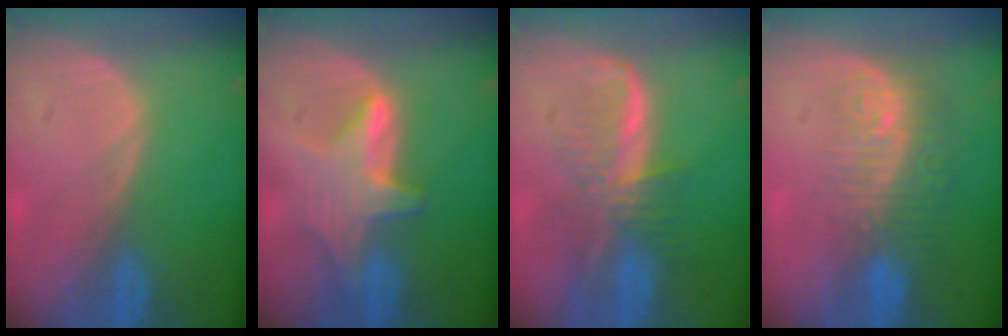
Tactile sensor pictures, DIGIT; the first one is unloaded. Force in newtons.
{"total": 6.3, "press": 6.1, "slide": 1.7}
{"total": 6.9, "press": 6.4, "slide": 2.7}
{"total": 9.7, "press": 8.0, "slide": 5.5}